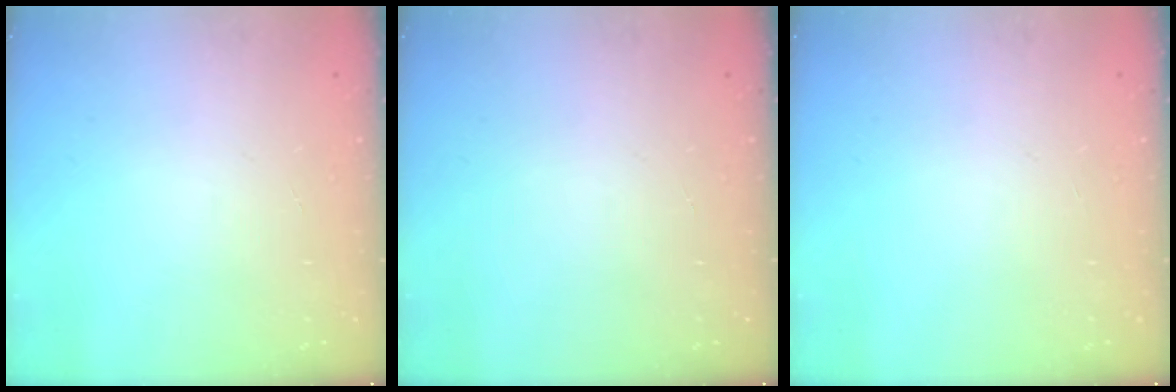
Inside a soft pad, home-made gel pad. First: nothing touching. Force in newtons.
{"total": 0.0}
{"total": 0.0}